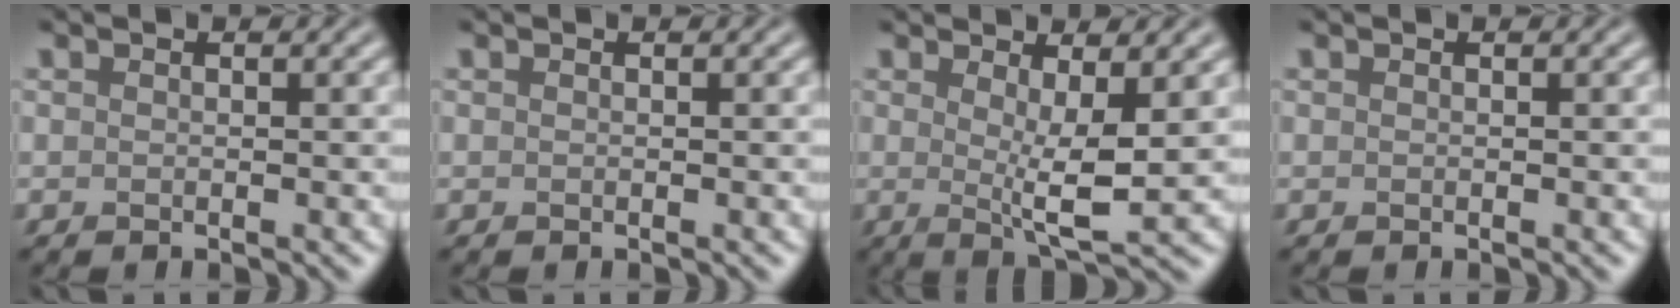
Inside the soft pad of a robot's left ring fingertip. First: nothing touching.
{"total": 0.0}
{"total": 4.4, "force": [0.8, 0.9, 4.2], "torque": [-0.068, -0.016, 0.013]}
{"total": 0.0}